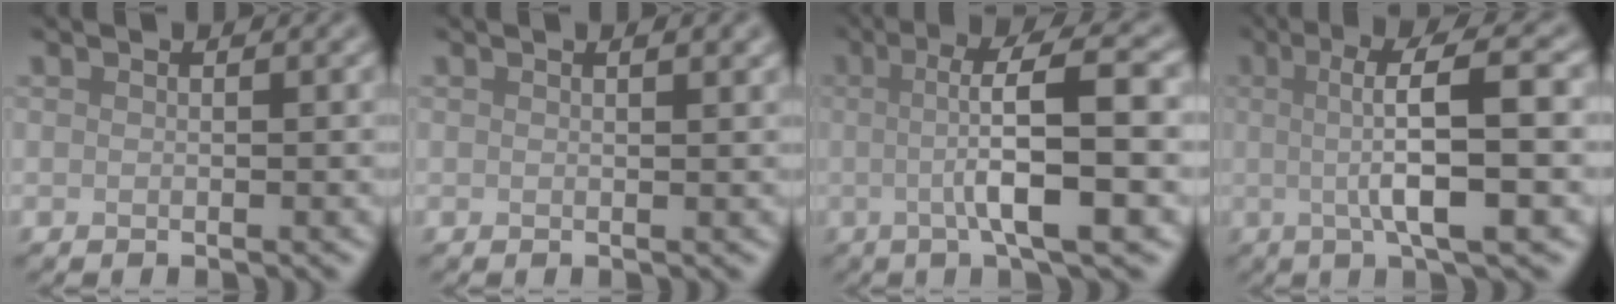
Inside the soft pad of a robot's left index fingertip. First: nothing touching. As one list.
[{"total": 1.4, "force": [0.8, 0.5, 1.0], "torque": [-0.007, 0.001, 0.007]}, {"total": 8.1, "force": [-0.3, 1.7, 7.9], "torque": [-0.113, 0.010, -0.007]}, {"total": 7.5, "force": [0.2, 1.6, 7.3], "torque": [-0.111, 0.009, 0.001]}]